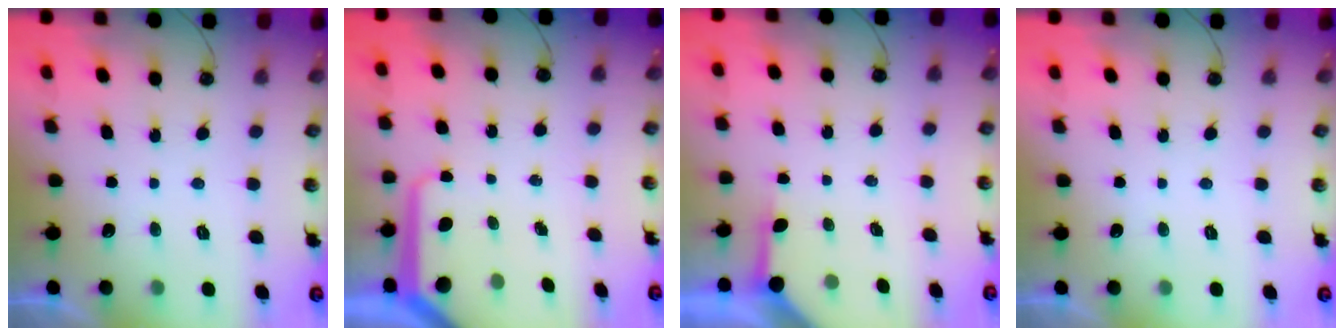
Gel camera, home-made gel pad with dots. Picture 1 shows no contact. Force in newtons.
{"total": 8.4, "press": 8.4, "slide": 0.8}
{"total": 3.8, "press": 3.8, "slide": 0.4}
{"total": 0.0}